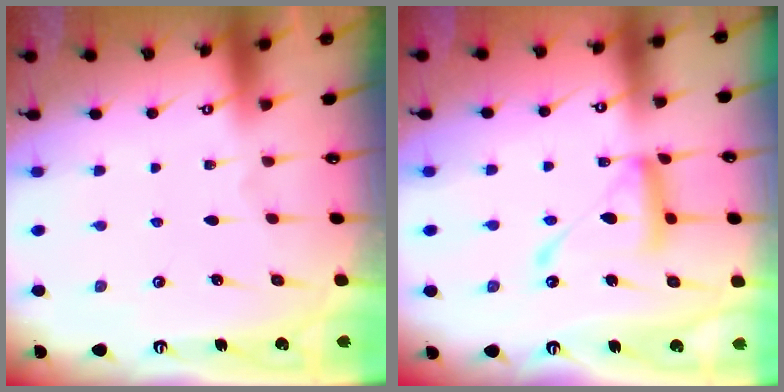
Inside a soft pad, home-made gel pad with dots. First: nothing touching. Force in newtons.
{"total": 14.8, "press": 14.8, "slide": 1.3}